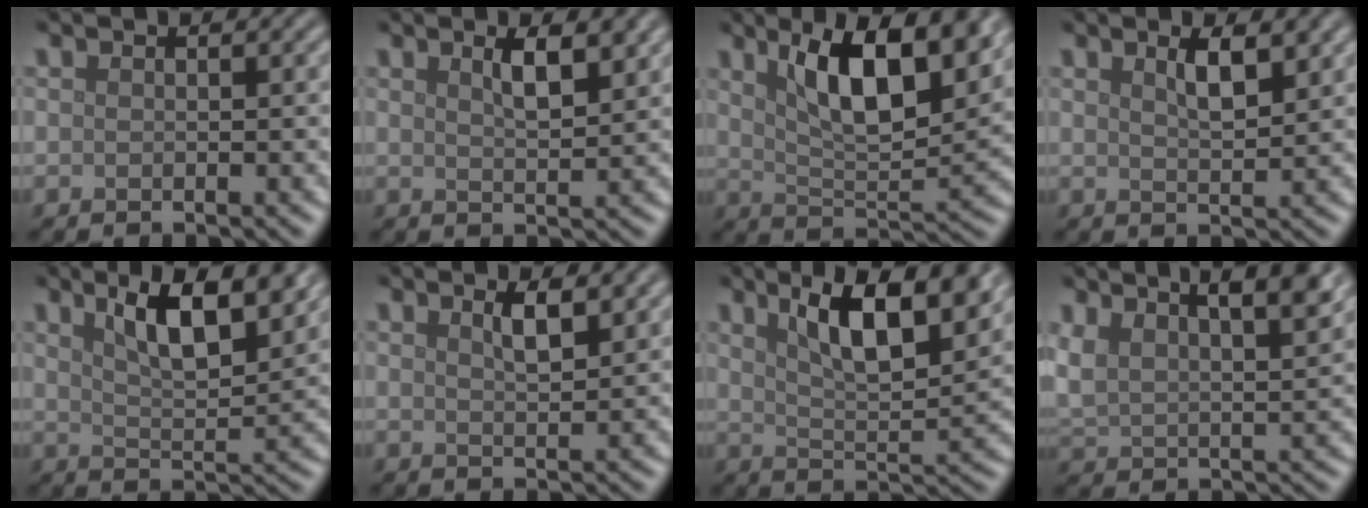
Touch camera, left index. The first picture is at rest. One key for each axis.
{"total": 3.0, "fx": 1.6, "fy": 0.8, "fz": 2.4, "tx": -0.035, "ty": 0.002, "tz": 0.028}
{"total": 9.5, "fx": 4.1, "fy": 3.2, "fz": 7.9, "tx": -0.122, "ty": 0.001, "tz": 0.069}
{"total": 2.8, "fx": 1.5, "fy": 0.7, "fz": 2.2, "tx": -0.035, "ty": 0.001, "tz": 0.027}
{"total": 7.0, "fx": 4.1, "fy": 2.0, "fz": 5.4, "tx": -0.085, "ty": 0.005, "tz": 0.066}
{"total": 2.3, "fx": 1.4, "fy": 0.6, "fz": 1.8, "tx": -0.027, "ty": 0.002, "tz": 0.024}
{"total": 8.8, "fx": 4.5, "fy": 2.6, "fz": 7.1, "tx": -0.108, "ty": 0.007, "tz": 0.075}
{"total": 8.5, "fx": 5.4, "fy": 3.2, "fz": 5.8, "tx": -0.102, "ty": 0.023, "tz": 0.079}